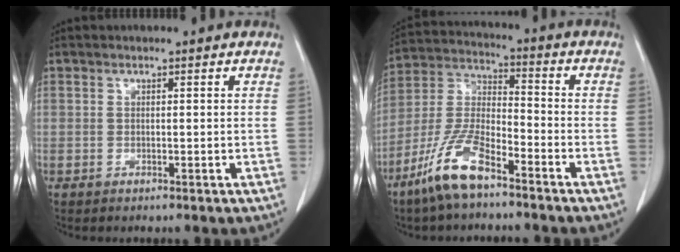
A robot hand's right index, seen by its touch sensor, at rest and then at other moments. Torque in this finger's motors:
{"motor_torque": [-0.02, -0.11, 0.00, 0.00]}